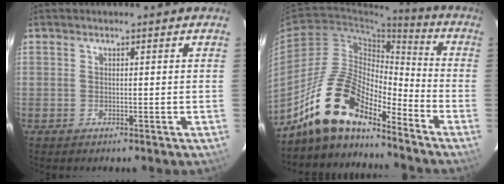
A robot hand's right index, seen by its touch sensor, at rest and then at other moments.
{"total": 15.9, "force": [-12.8, 5.3, 7.8], "torque": [-0.146, 0.013, -0.244]}